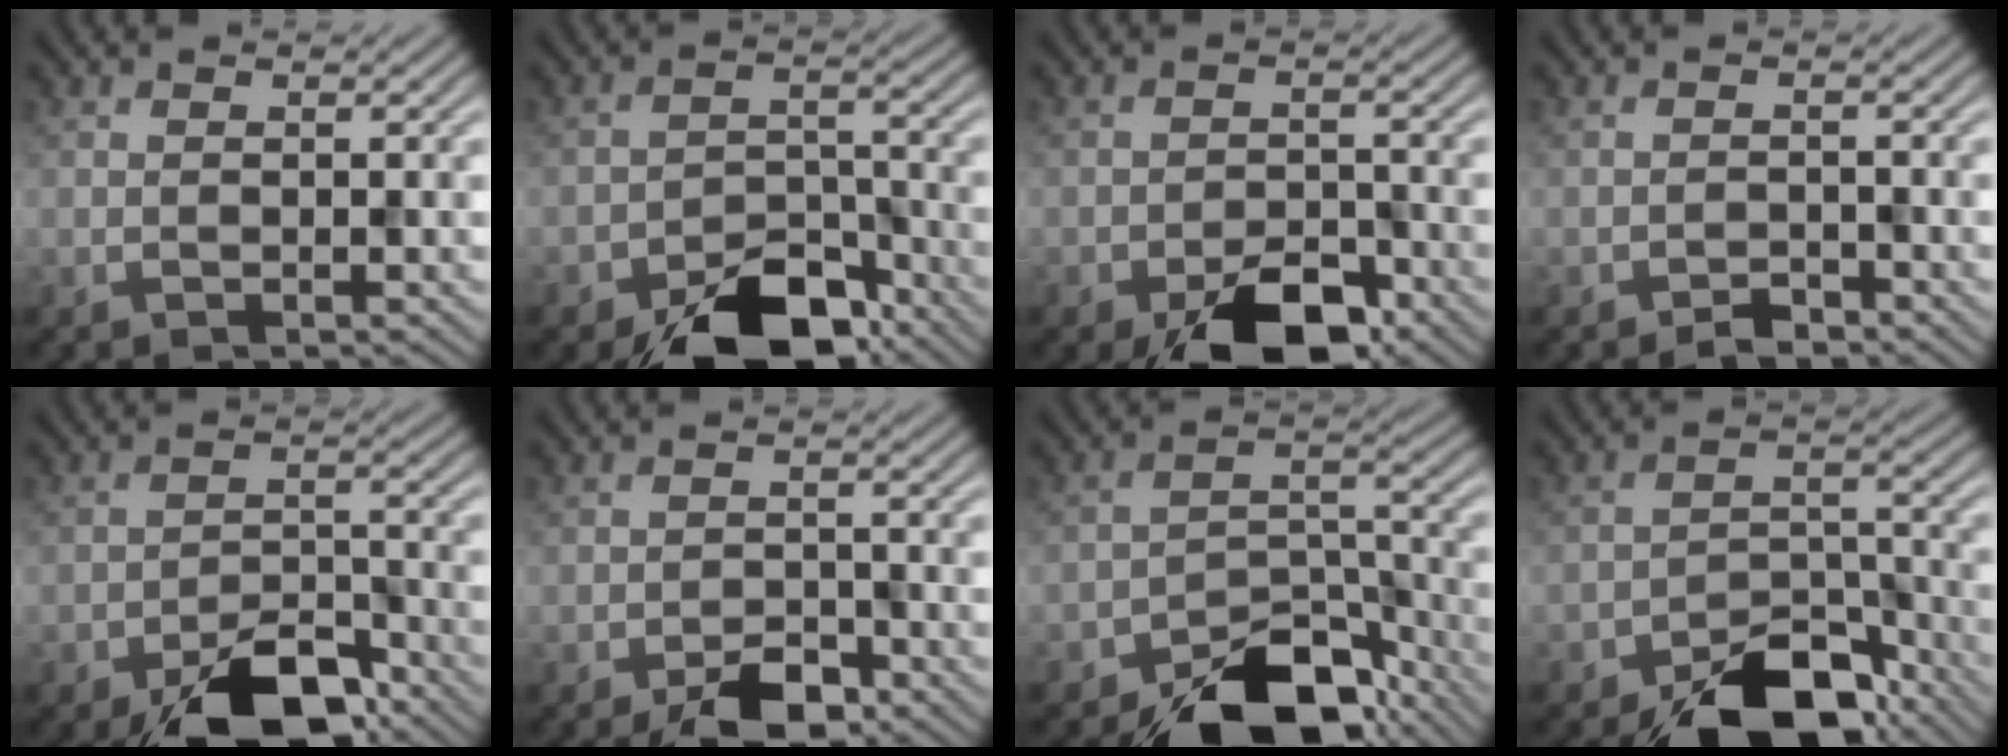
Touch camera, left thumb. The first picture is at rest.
{"total": 9.3, "force": [-6.9, 4.3, 4.4], "torque": [-0.058, -0.009, -0.121]}
{"total": 7.3, "force": [-5.1, 3.2, 4.2], "torque": [-0.055, -0.003, -0.083]}
{"total": 1.4, "force": [-1.4, 0.3, 0.0], "torque": [0.005, 0.002, -0.024]}
{"total": 8.6, "force": [-6.3, 3.6, 4.7], "torque": [-0.064, -0.006, -0.109]}
{"total": 4.1, "force": [-3.2, 1.6, 2.0], "torque": [-0.025, 0.000, -0.054]}
{"total": 11.6, "force": [-9.3, 5.0, 5.0], "torque": [-0.059, -0.006, -0.158]}
{"total": 9.9, "force": [-7.7, 4.3, 4.5], "torque": [-0.054, -0.005, -0.134]}